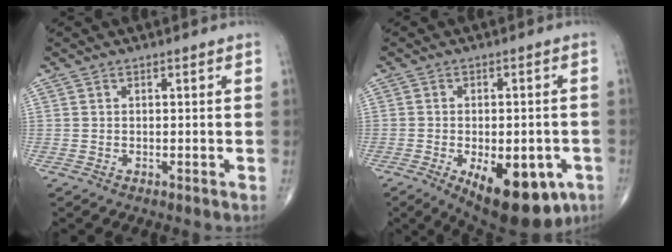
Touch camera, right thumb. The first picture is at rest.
{"total": 16.9, "force": [-7.1, 8.1, 13.0], "torque": [-0.151, 0.002, -0.083]}